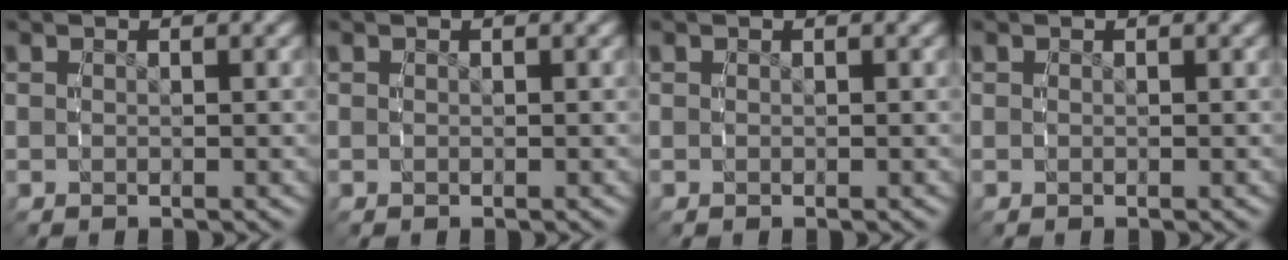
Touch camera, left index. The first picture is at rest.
{"total": 0.0}
{"total": 0.0}
{"total": 0.0}